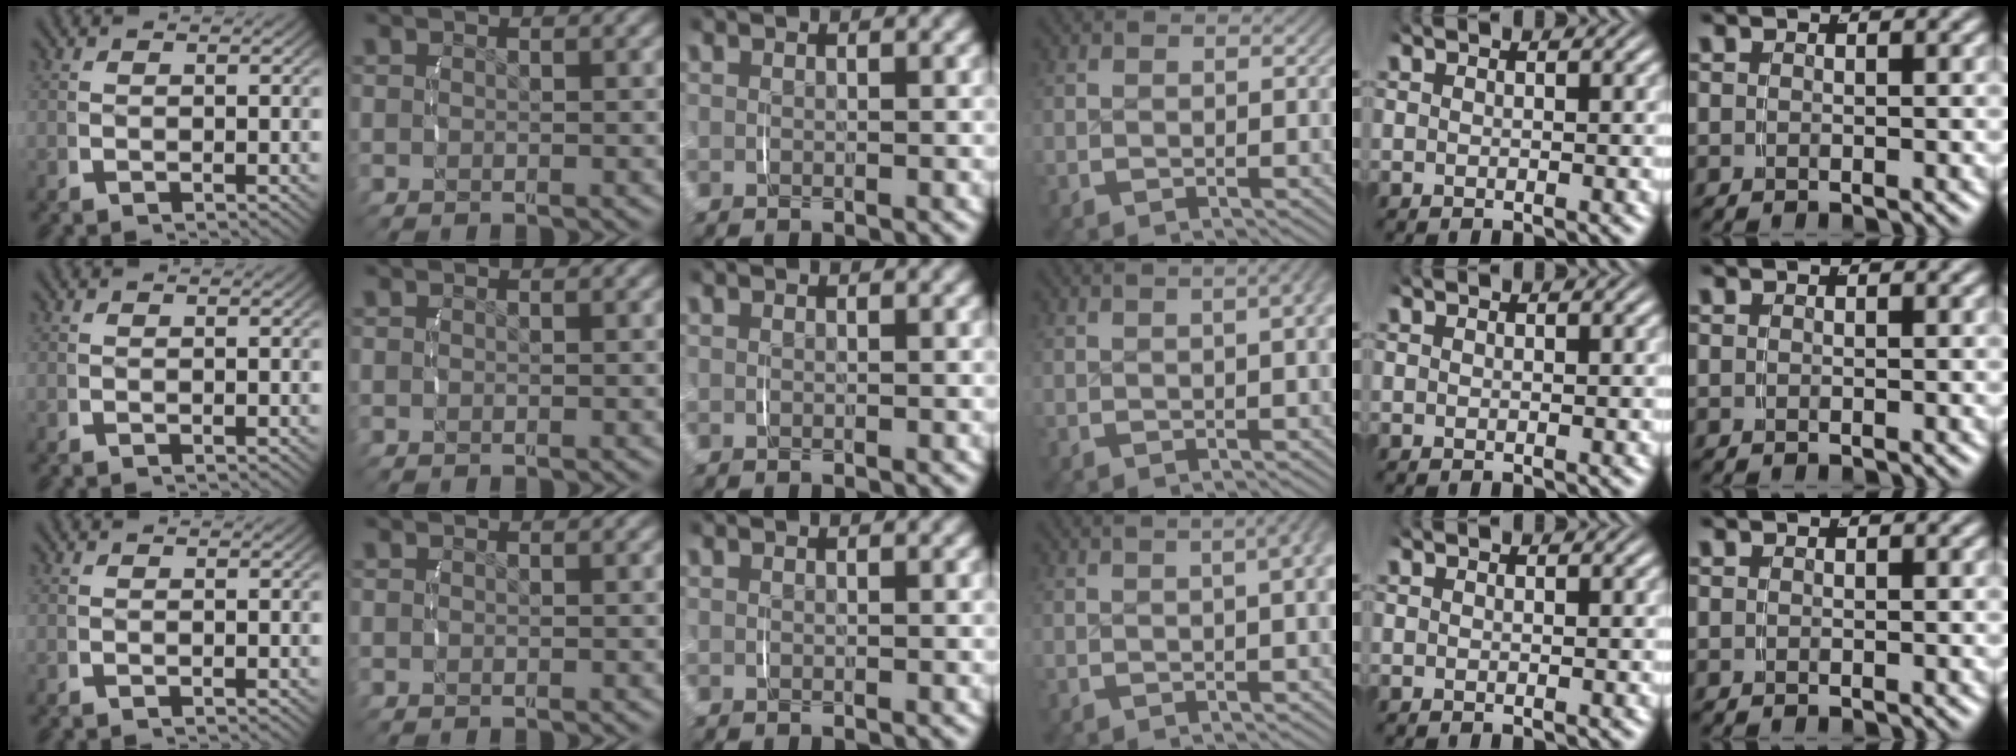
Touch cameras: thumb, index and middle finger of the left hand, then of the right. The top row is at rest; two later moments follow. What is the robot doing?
{"motion": "lift_and_place", "object": "measuring cup"}